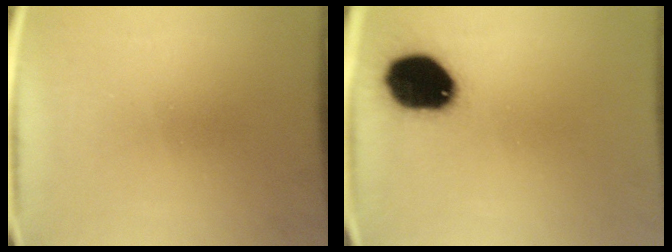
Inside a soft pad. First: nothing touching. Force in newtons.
{"total": 16.3}